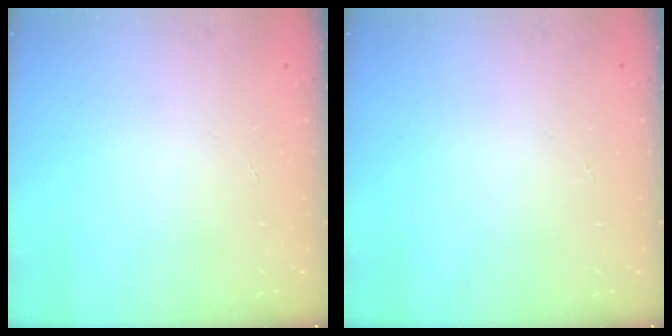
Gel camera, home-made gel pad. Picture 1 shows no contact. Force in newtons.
{"total": 0.0}